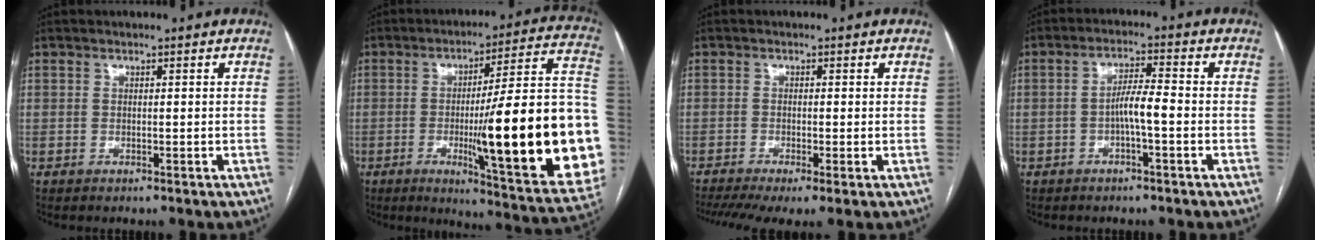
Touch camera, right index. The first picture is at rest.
{"total": 29.1, "force": [-4.6, 2.6, 28.6], "torque": [-0.298, 0.001, -0.068]}
{"total": 7.1, "force": [-4.4, 1.4, 5.4], "torque": [-0.091, -0.010, -0.076]}
{"total": 4.4, "force": [-1.2, 0.3, 4.2], "torque": [-0.076, 0.010, -0.022]}